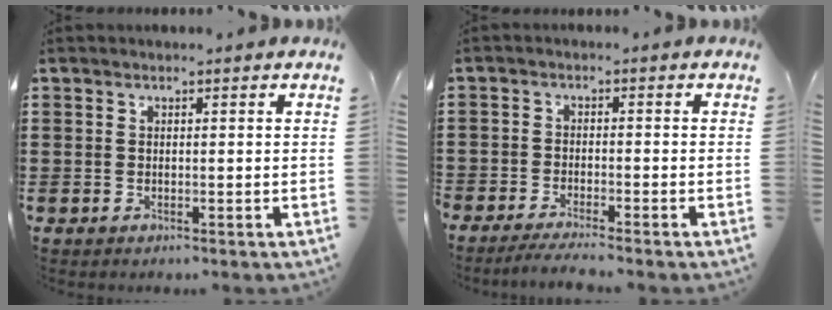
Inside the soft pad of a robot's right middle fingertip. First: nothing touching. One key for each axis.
{"total": 2.8, "fx": -2.7, "fy": 0.0, "fz": 0.7, "tx": -0.020, "ty": -0.002, "tz": -0.058}